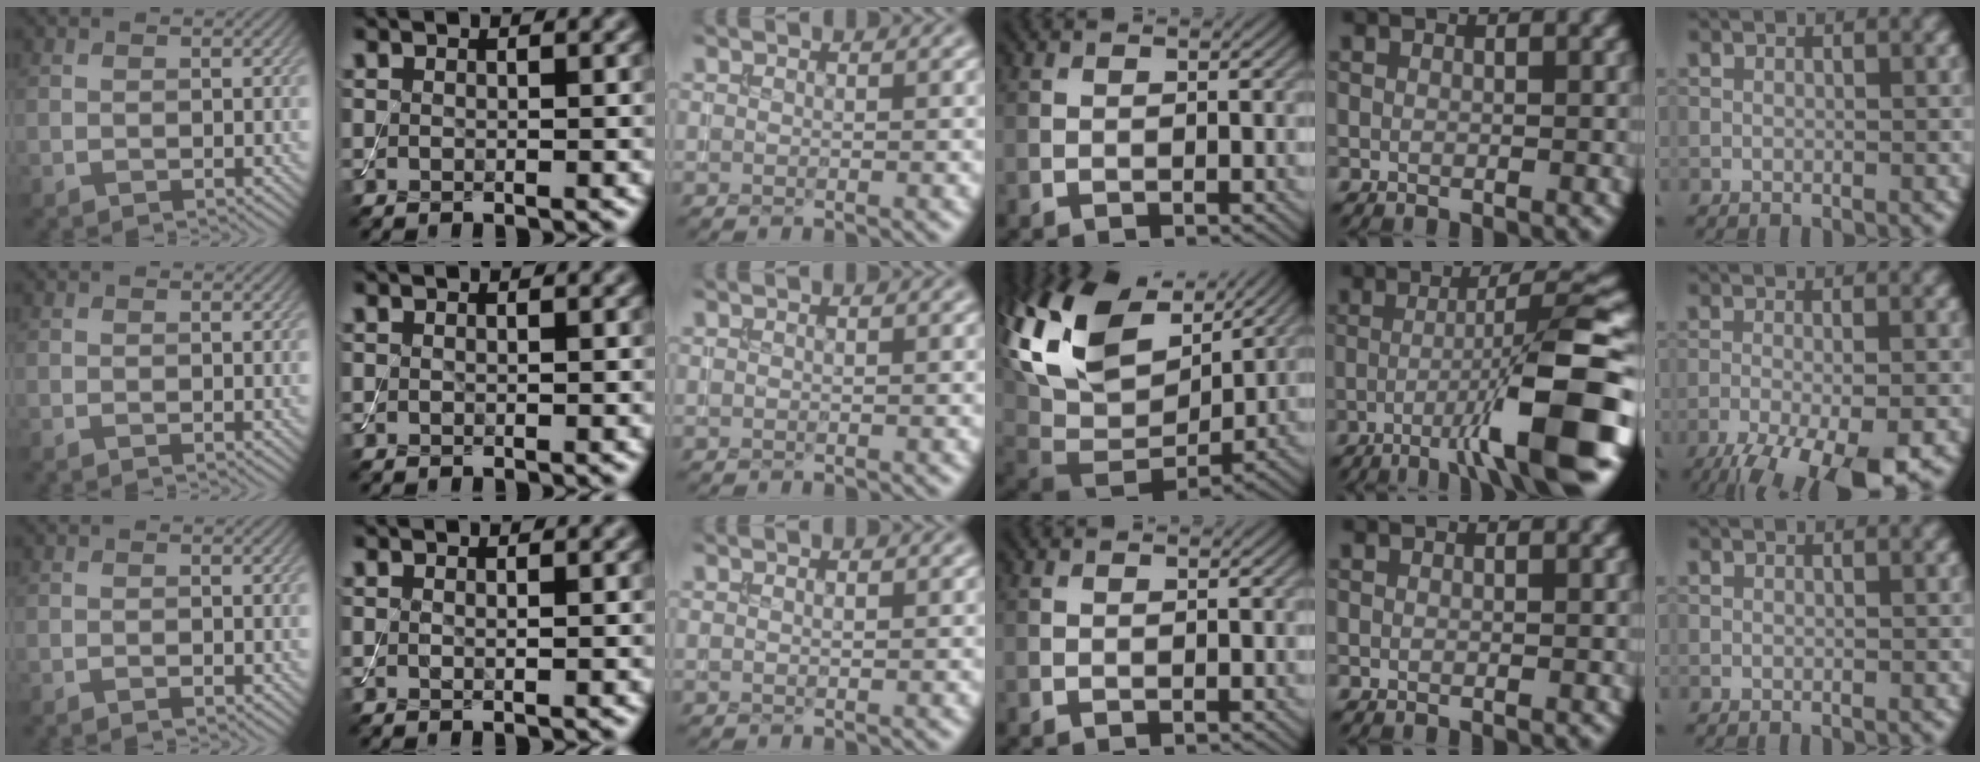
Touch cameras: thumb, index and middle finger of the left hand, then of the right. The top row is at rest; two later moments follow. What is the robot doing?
{"motion": "assemble", "object": "toy tower of hanoi"}